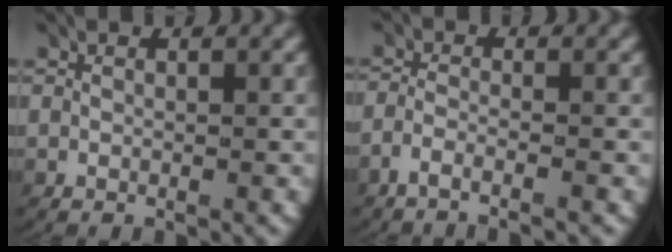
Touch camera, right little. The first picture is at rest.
{"total": 2.8, "force": [-2.3, 0.1, 1.6], "torque": [-0.041, -0.007, -0.040]}